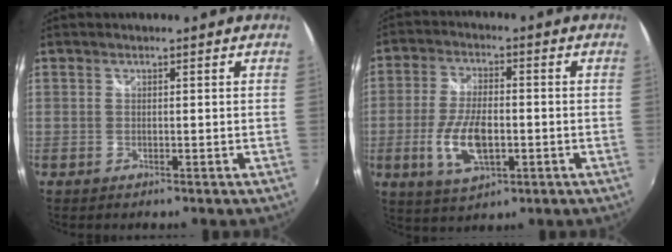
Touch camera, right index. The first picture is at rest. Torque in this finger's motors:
{"motor_torque": [1.83, -0.30, 0.81, 0.13]}